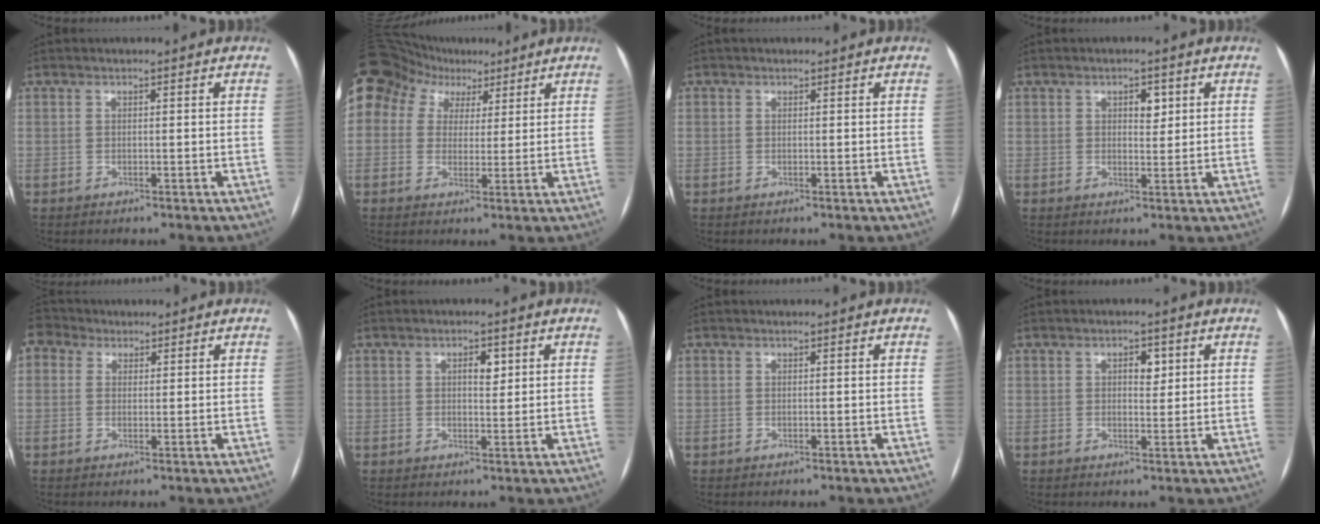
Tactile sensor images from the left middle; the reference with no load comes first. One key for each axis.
{"total": 22.9, "fx": 12.4, "fy": 17.2, "fz": 8.9, "tx": -0.287, "ty": 0.099, "tz": 0.232}
{"total": 1.2, "fx": -0.4, "fy": -0.9, "fz": -0.7, "tx": 0.017, "ty": -0.007, "tz": -0.009}
{"total": 2.7, "fx": 1.1, "fy": 1.4, "fz": 2.0, "tx": -0.027, "ty": 0.002, "tz": 0.016}
{"total": 2.8, "fx": 2.0, "fy": 1.9, "fz": 0.2, "tx": -0.006, "ty": 0.021, "tz": 0.038}
{"total": 2.5, "fx": 0.9, "fy": 1.1, "fz": 2.1, "tx": -0.030, "ty": 0.001, "tz": 0.014}
{"total": 1.4, "fx": -0.6, "fy": -1.1, "fz": -0.8, "tx": 0.020, "ty": -0.008, "tz": -0.011}
{"total": 2.6, "fx": 1.0, "fy": 1.4, "fz": 2.0, "tx": -0.028, "ty": 0.003, "tz": 0.014}